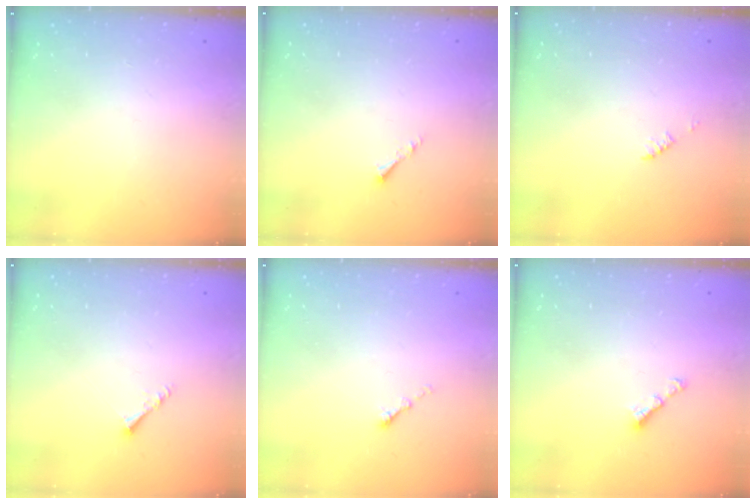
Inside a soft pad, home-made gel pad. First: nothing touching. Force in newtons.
{"total": 1.1, "press": 1.0, "slide": 0.3}
{"total": 1.2, "press": 1.2, "slide": 0.2}
{"total": 1.6, "press": 1.6, "slide": 0.3}
{"total": 1.1, "press": 1.0, "slide": 0.5}
{"total": 3.0, "press": 2.9, "slide": 0.5}